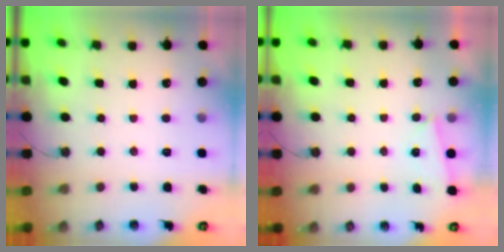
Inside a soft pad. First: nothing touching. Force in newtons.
{"total": 2.0, "press": 1.9, "slide": 0.7}